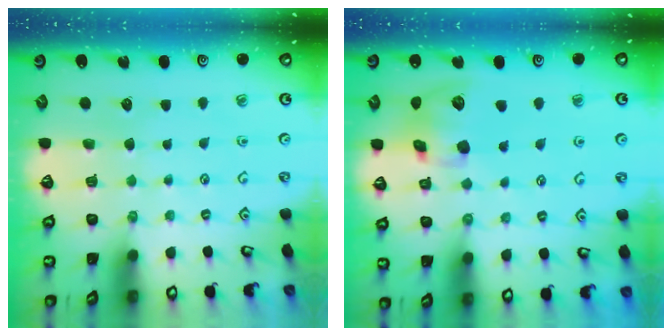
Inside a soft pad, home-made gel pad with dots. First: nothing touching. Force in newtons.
{"total": 13.6, "press": 13.4, "slide": 2.4}